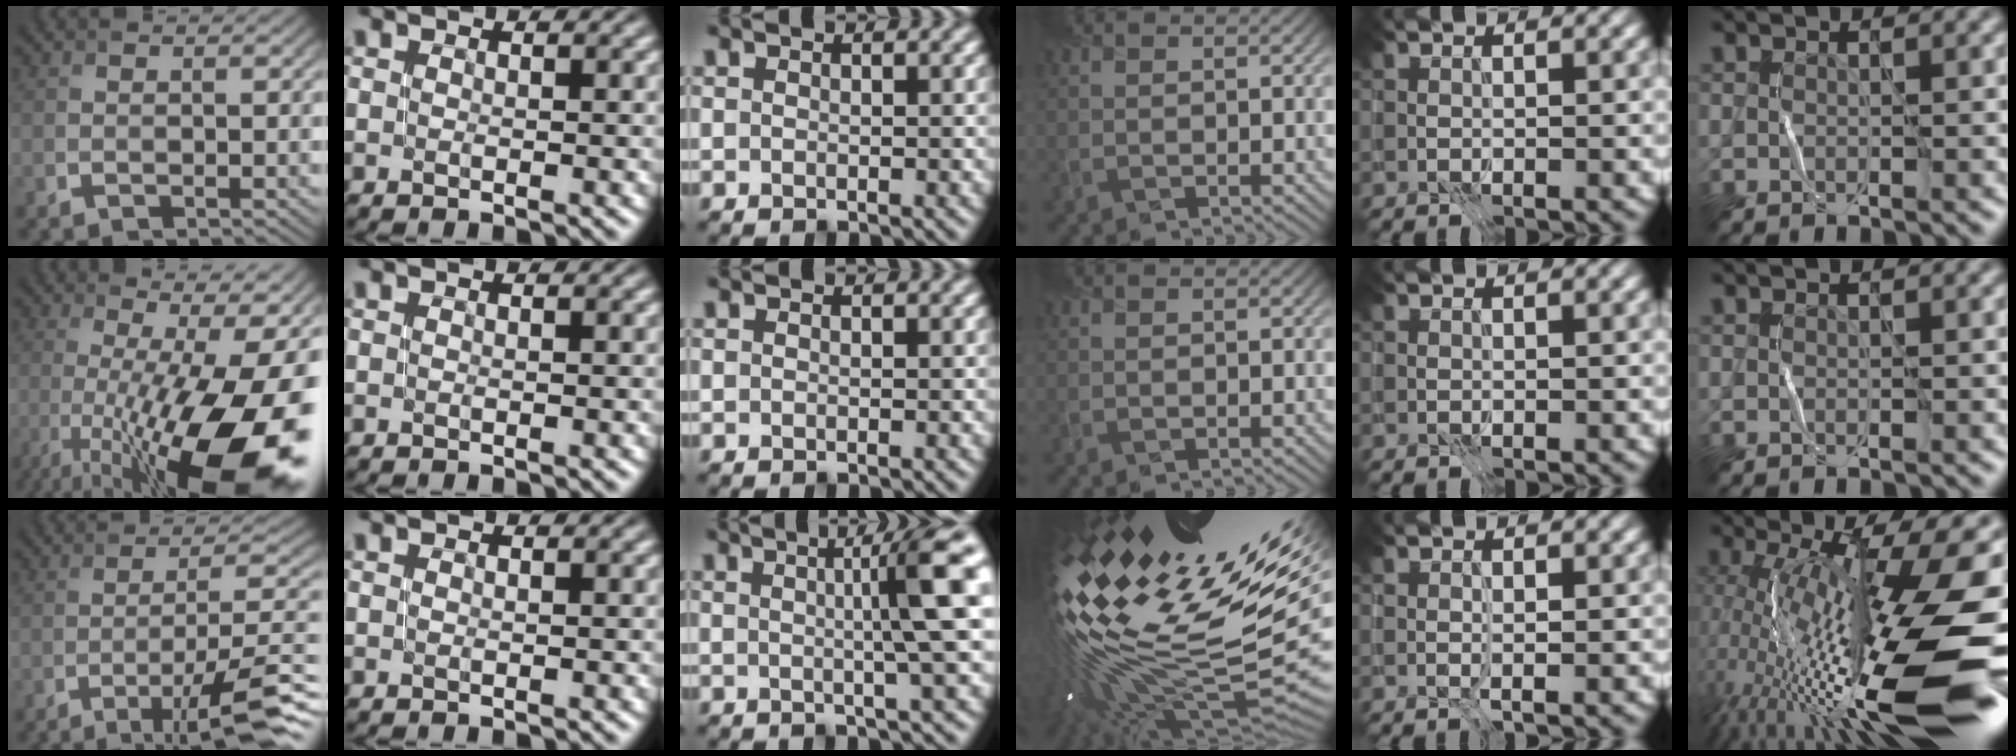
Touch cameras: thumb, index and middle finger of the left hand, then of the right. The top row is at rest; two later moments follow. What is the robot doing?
{"motion": "open", "object": "stapler"}